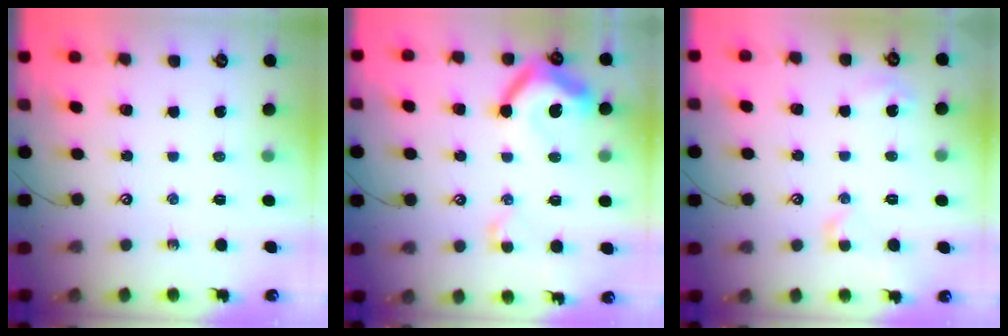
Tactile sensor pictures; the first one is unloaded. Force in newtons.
{"total": 11.2, "press": 11.1, "slide": 1.5}
{"total": 2.9, "press": 2.8, "slide": 0.6}